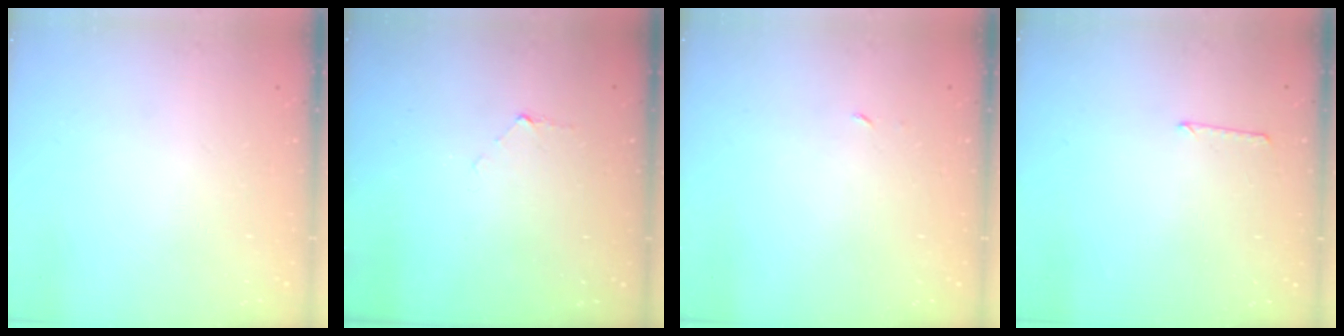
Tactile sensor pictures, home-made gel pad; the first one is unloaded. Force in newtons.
{"total": 3.6, "press": 3.6, "slide": 0.3}
{"total": 1.8, "press": 1.8, "slide": 0.1}
{"total": 4.3, "press": 4.3, "slide": 0.4}